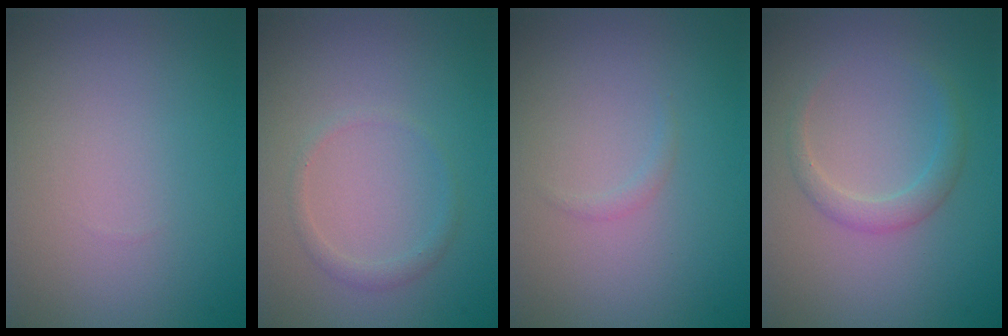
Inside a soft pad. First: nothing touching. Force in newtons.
{"total": 1.1, "press": 1.0, "slide": 0.1}
{"total": 0.5, "press": 0.5, "slide": 0.1}
{"total": 1.7, "press": 1.7, "slide": 0.1}